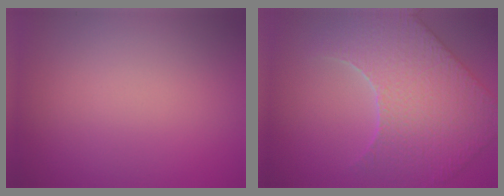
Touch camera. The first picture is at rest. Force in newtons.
{"total": 6.2, "press": 5.6, "slide": 2.7}